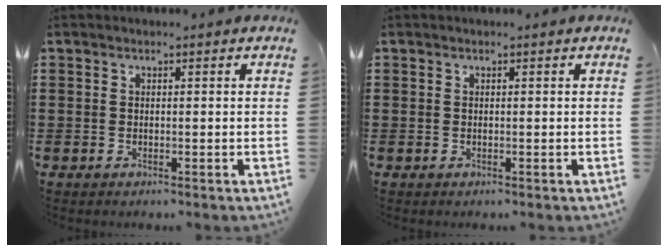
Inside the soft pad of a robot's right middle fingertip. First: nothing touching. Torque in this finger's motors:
{"motor_torque": [0.00, 0.00, 0.04, -0.01]}